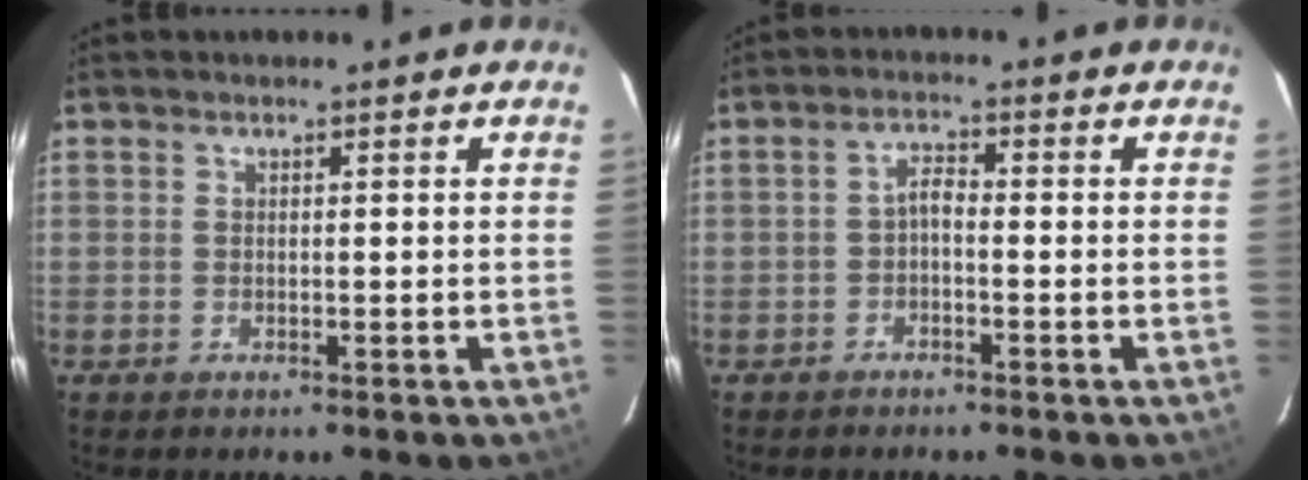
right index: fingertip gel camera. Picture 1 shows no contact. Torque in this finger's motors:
{"motor_torque": [0.38, -0.20, 0.22, 0.06]}